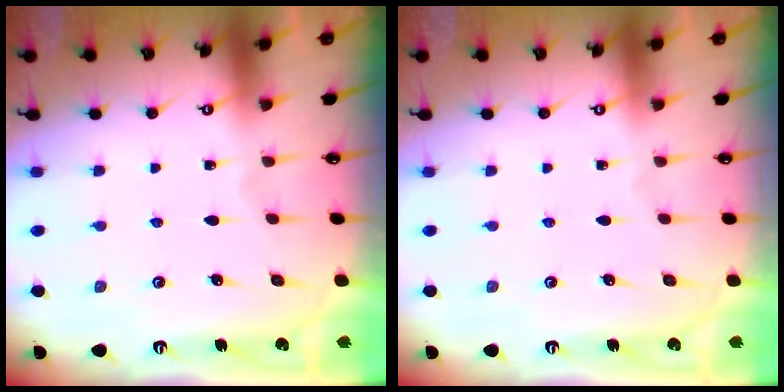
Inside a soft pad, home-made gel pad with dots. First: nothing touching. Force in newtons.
{"total": 0.0}